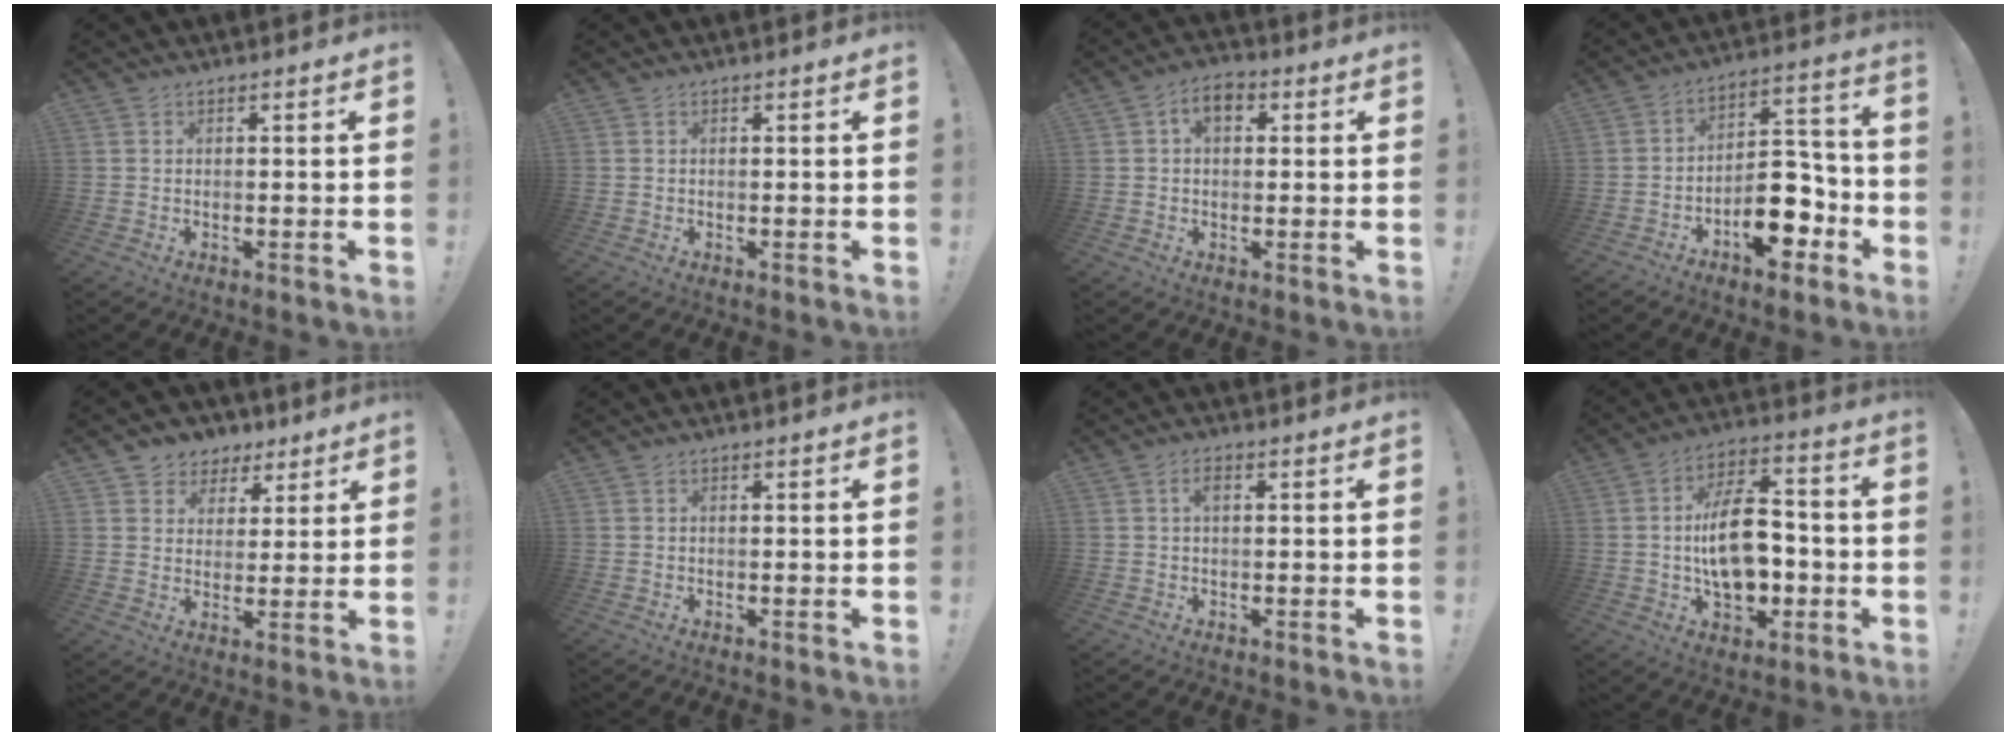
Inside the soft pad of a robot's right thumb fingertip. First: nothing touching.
{"total": 0.0}
{"total": 5.7, "force": [1.4, 3.8, 4.0], "torque": [-0.059, 0.006, 0.024]}
{"total": 14.8, "force": [-7.0, 8.4, 10.0], "torque": [-0.123, 0.058, -0.106]}
{"total": 6.3, "force": [3.1, 5.4, 0.6], "torque": [-0.004, -0.021, 0.062]}
{"total": 0.0}
{"total": 2.1, "force": [0.4, 0.9, 1.8], "torque": [-0.032, 0.007, 0.003]}
{"total": 17.2, "force": [-2.1, 10.8, 13.2], "torque": [-0.225, 0.019, -0.037]}